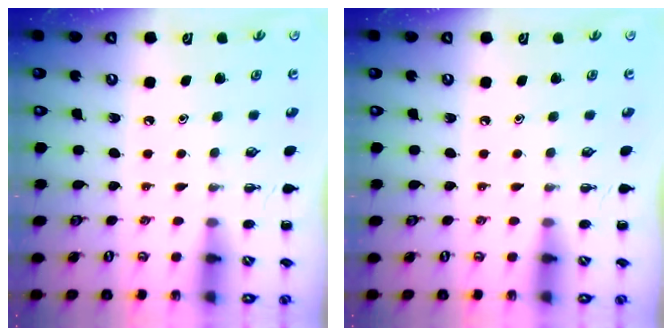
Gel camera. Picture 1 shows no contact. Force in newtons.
{"total": 0.0}